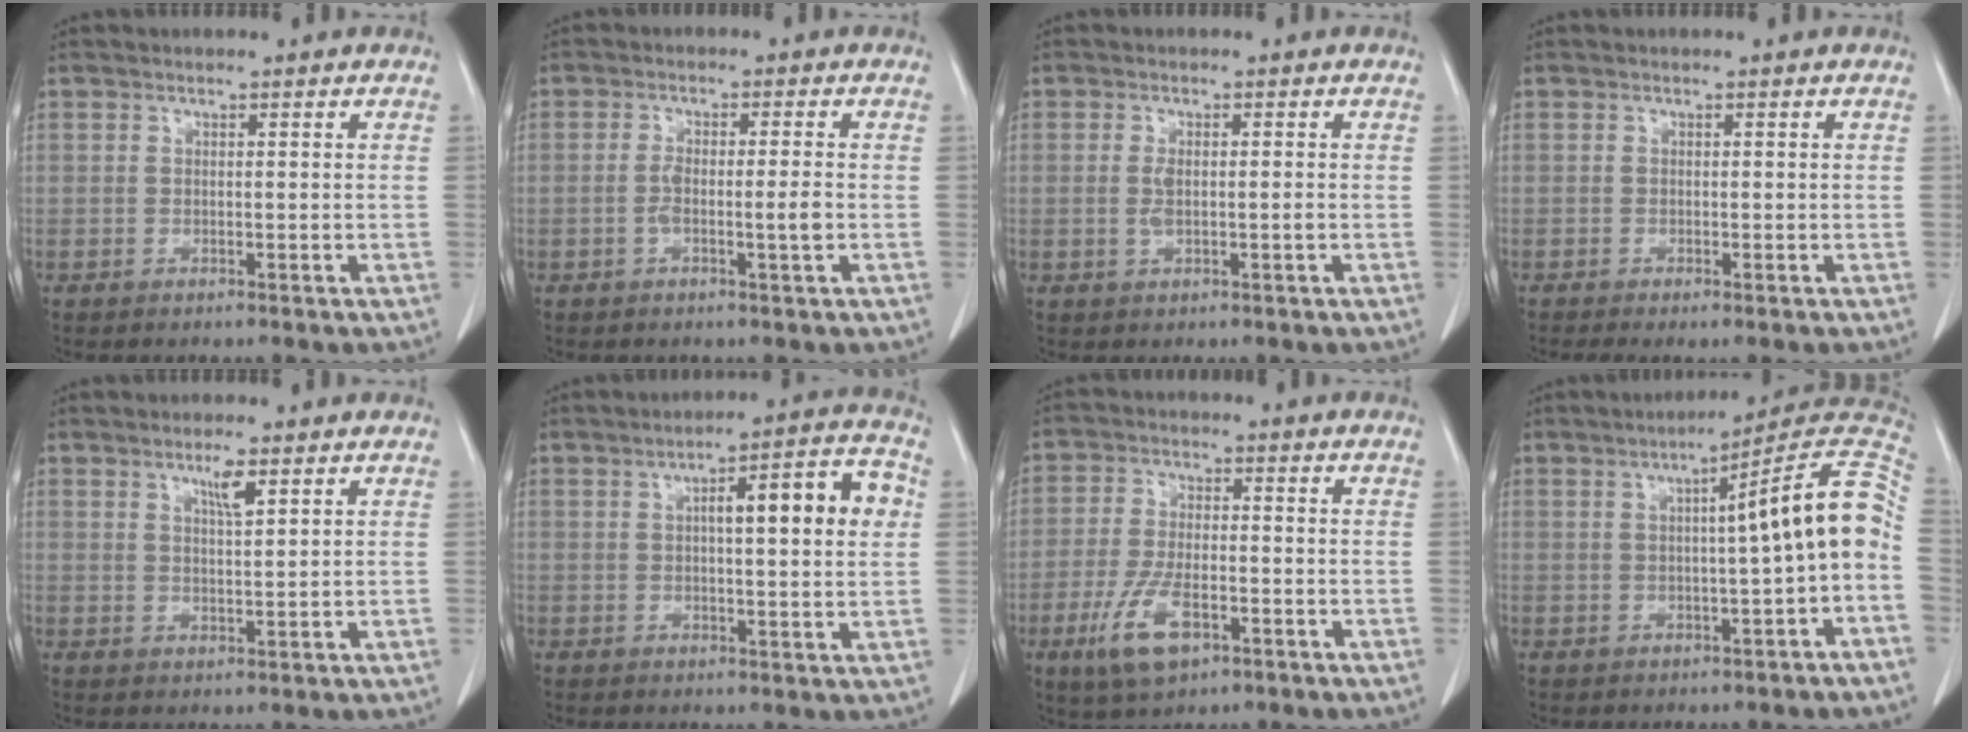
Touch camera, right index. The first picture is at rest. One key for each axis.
{"total": 3.9, "fx": -1.0, "fy": 0.3, "fz": 3.8, "tx": -0.071, "ty": 0.002, "tz": -0.017}
{"total": 2.6, "fx": -0.3, "fy": 0.7, "fz": 2.5, "tx": -0.055, "ty": 0.000, "tz": -0.002}
{"total": 2.0, "fx": -1.2, "fy": 0.4, "fz": 1.5, "tx": -0.026, "ty": -0.008, "tz": -0.021}
{"total": 3.1, "fx": 1.8, "fy": 0.2, "fz": 2.5, "tx": -0.048, "ty": -0.003, "tz": 0.032}
{"total": 10.7, "fx": 2.1, "fy": 1.6, "fz": 10.4, "tx": -0.147, "ty": 0.022, "tz": 0.025}
{"total": 8.8, "fx": -4.1, "fy": 3.5, "fz": 6.9, "tx": -0.149, "ty": -0.009, "tz": -0.072}
{"total": 12.4, "fx": -0.1, "fy": 0.0, "fz": 12.4, "tx": -0.162, "ty": 0.038, "tz": -0.010}